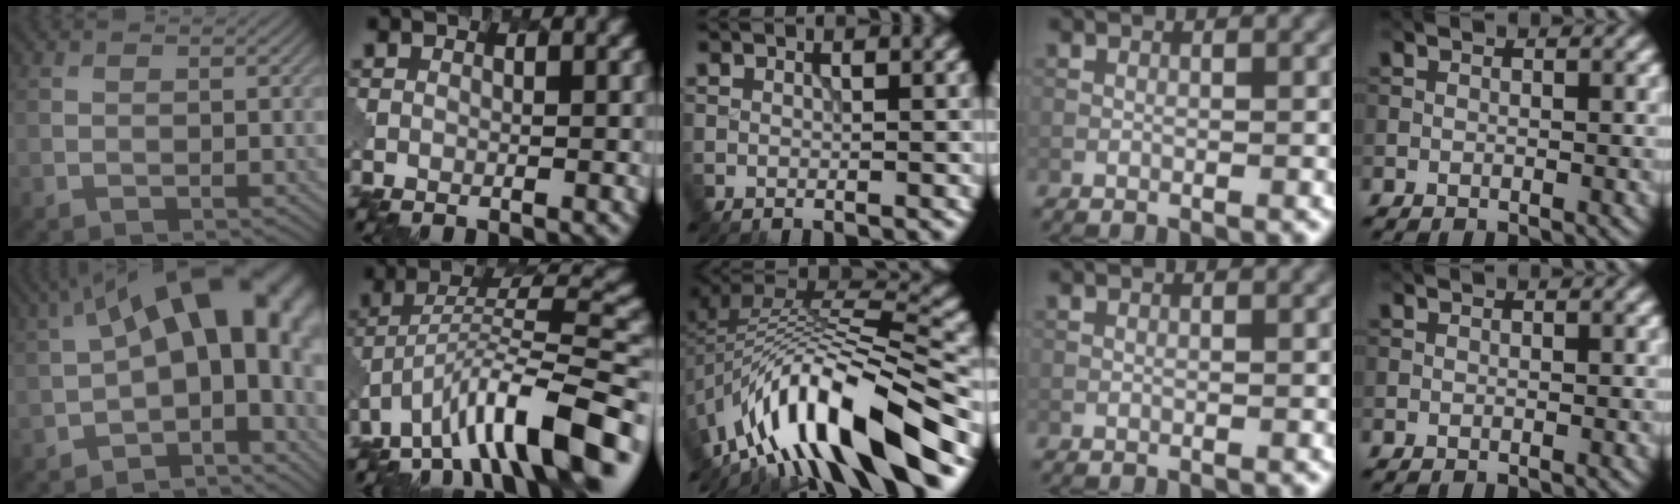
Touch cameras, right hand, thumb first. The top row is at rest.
{"thumb": {"total": 18.2, "force": [0.9, 10.0, 15.2], "torque": [-0.217, -0.010, 0.049]}, "index": {"total": 11.1, "force": [-7.3, 2.8, 7.8], "torque": [-0.105, 0.022, -0.130]}, "middle": {"total": 13.6, "force": [-7.9, 3.9, 10.4], "torque": [-0.174, 0.020, -0.123]}}